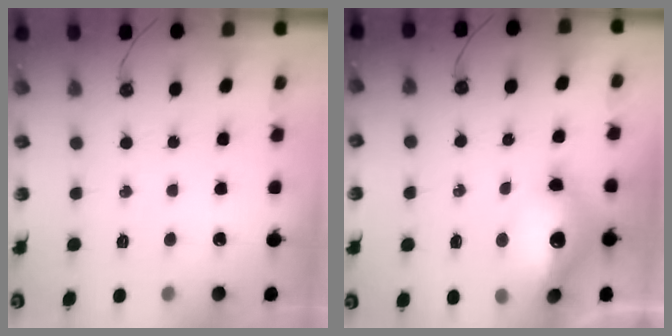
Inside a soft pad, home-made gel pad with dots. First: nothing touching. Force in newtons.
{"total": 21.4, "press": 17.2, "slide": 12.7}